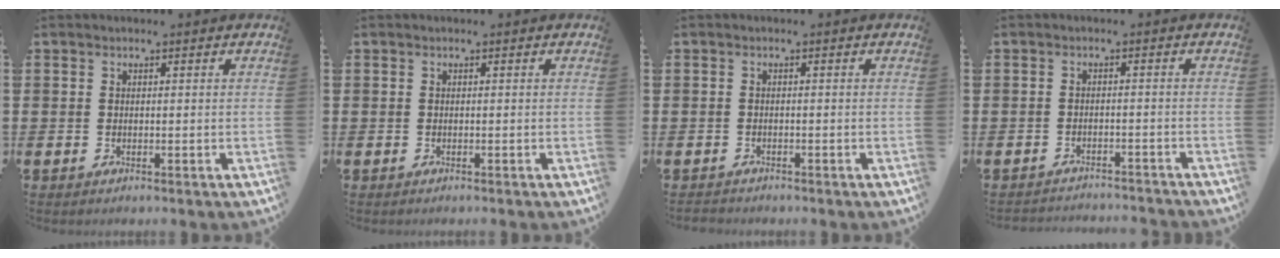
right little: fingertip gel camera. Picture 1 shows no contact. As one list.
[{"total": 0.0}, {"total": 0.7, "force": [-0.7, 0.1, -0.1], "torque": [0.000, -0.001, -0.014]}, {"total": 1.9, "force": [-1.9, -0.1, -0.2], "torque": [-0.002, 0.003, -0.042]}]